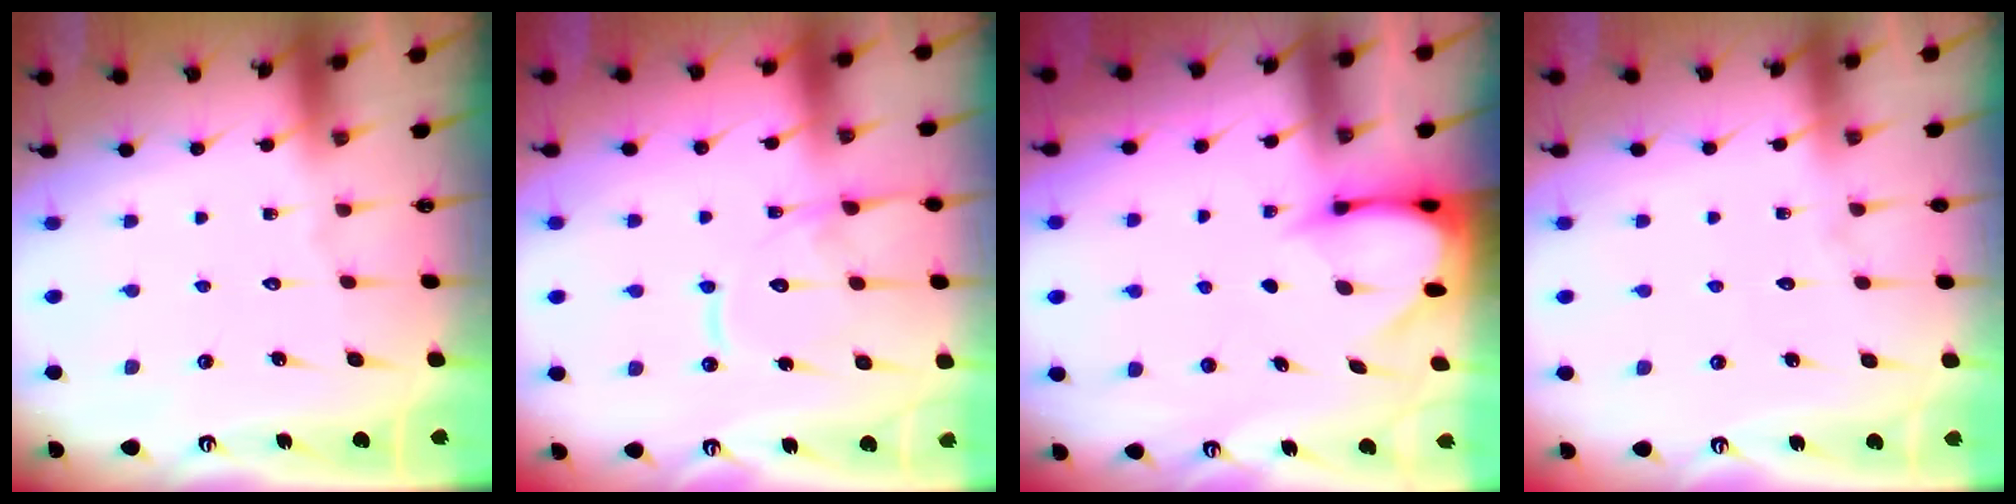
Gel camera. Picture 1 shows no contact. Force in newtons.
{"total": 12.9, "press": 12.8, "slide": 1.2}
{"total": 3.3, "press": 3.3, "slide": 0.2}
{"total": 3.1, "press": 3.1, "slide": 0.3}